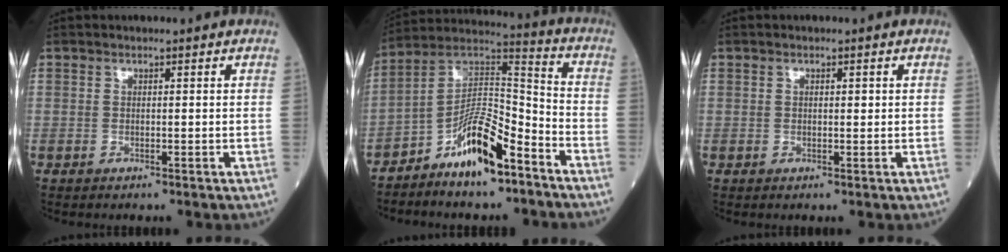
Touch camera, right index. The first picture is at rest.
{"total": 11.8, "force": [-7.4, 2.9, 8.7], "torque": [-0.159, 0.019, -0.131]}
{"total": 1.0, "force": [0.2, 0.4, 0.9], "torque": [-0.016, 0.001, 0.005]}